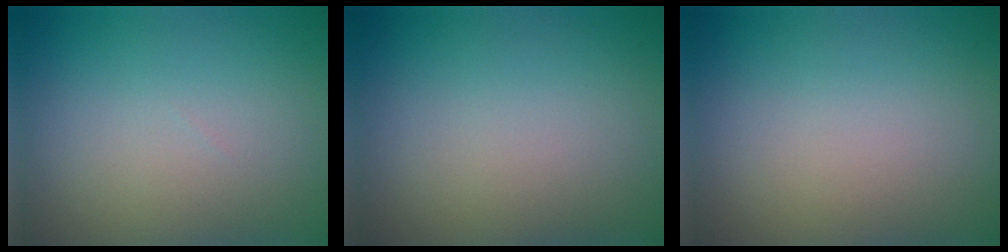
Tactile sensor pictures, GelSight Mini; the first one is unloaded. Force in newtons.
{"total": 0.0}
{"total": 0.0}